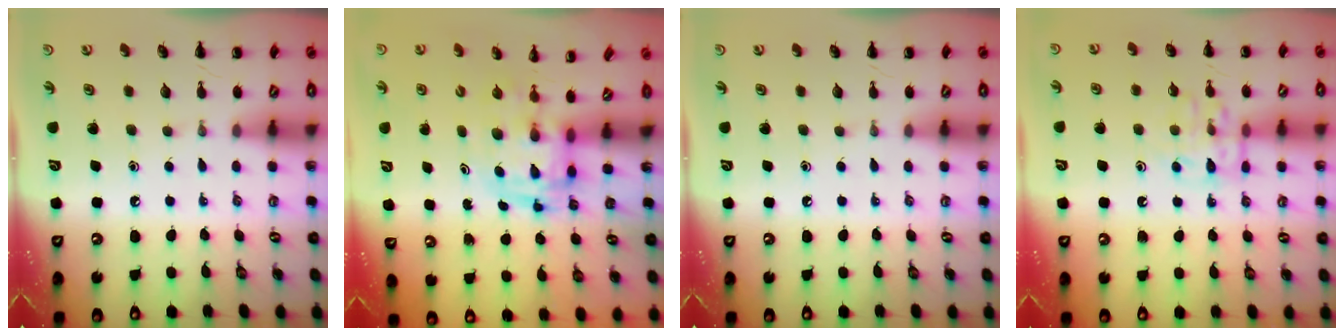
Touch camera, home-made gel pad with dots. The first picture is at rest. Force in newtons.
{"total": 2.8, "press": 2.7, "slide": 0.5}
{"total": 0.0}
{"total": 11.3, "press": 11.3, "slide": 0.9}